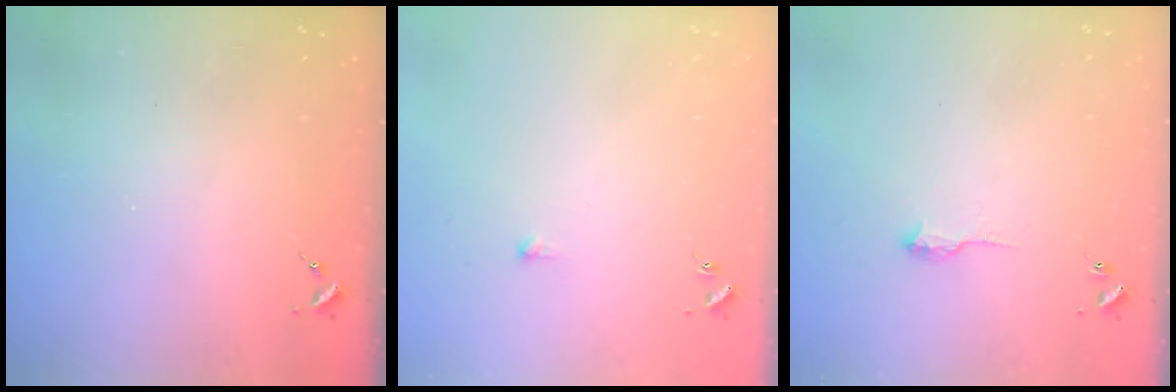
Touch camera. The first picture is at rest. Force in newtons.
{"total": 2.9, "press": 2.8, "slide": 0.6}
{"total": 5.9, "press": 5.8, "slide": 0.6}